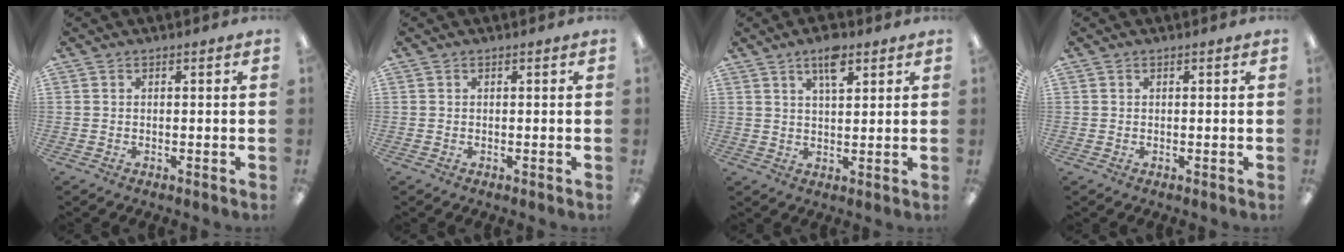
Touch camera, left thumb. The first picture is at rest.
{"total": 0.0}
{"total": 6.5, "force": [4.0, 2.6, 4.4], "torque": [-0.064, -0.012, 0.064]}
{"total": 0.0}